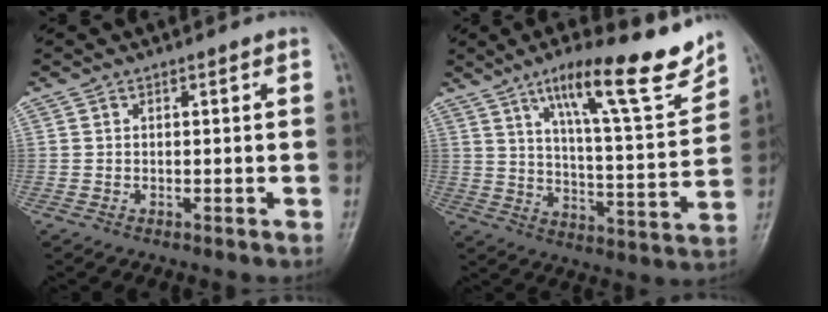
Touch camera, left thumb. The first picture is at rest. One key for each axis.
{"total": 18.9, "fx": 12.5, "fy": 3.5, "fz": 13.7, "tx": -0.178, "ty": -0.065, "tz": 0.195}